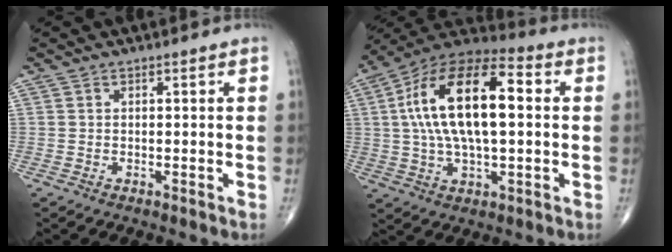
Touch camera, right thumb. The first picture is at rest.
{"total": 20.6, "force": [2.6, 9.2, 18.3], "torque": [-0.330, 0.031, 0.035]}